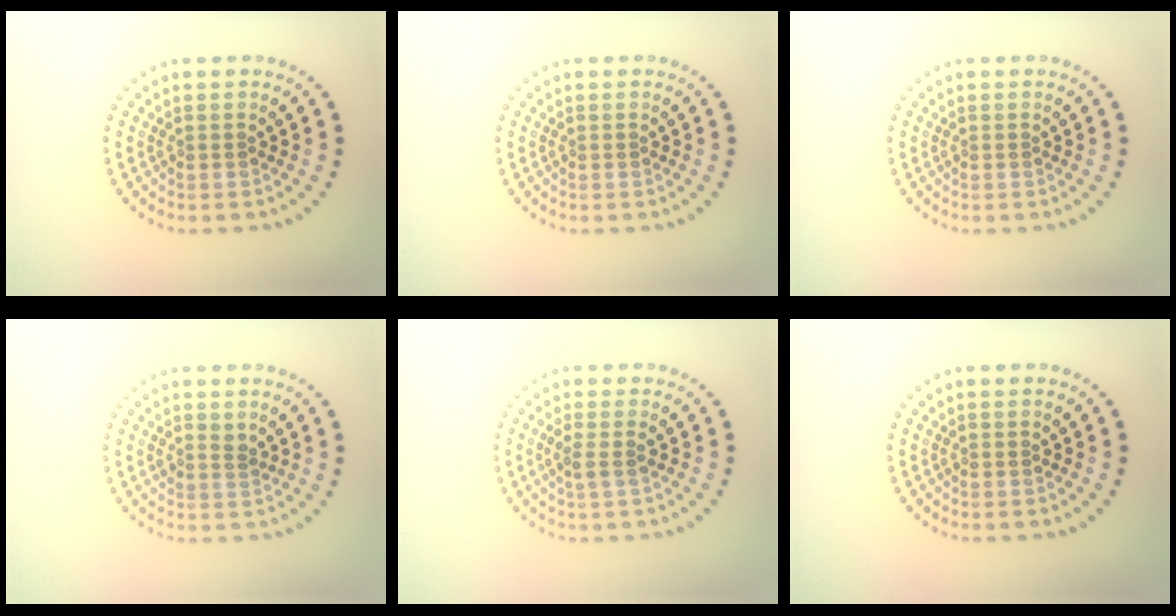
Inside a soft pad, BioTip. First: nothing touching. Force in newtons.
{"total": 0.0}
{"total": 0.0}
{"total": 1.0, "press": 0.9, "slide": 0.6}
{"total": 1.4, "press": 1.2, "slide": 0.9}
{"total": 0.0}